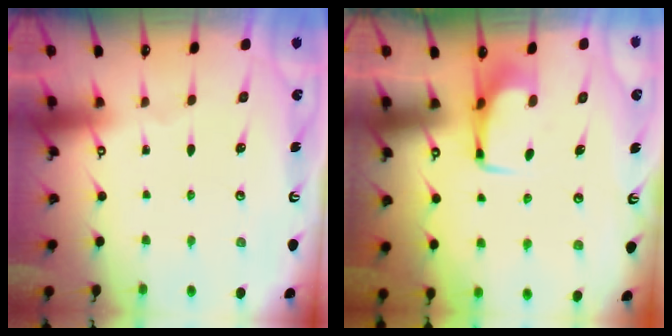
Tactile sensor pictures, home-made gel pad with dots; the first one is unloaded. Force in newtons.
{"total": 3.5, "press": 3.5, "slide": 0.5}